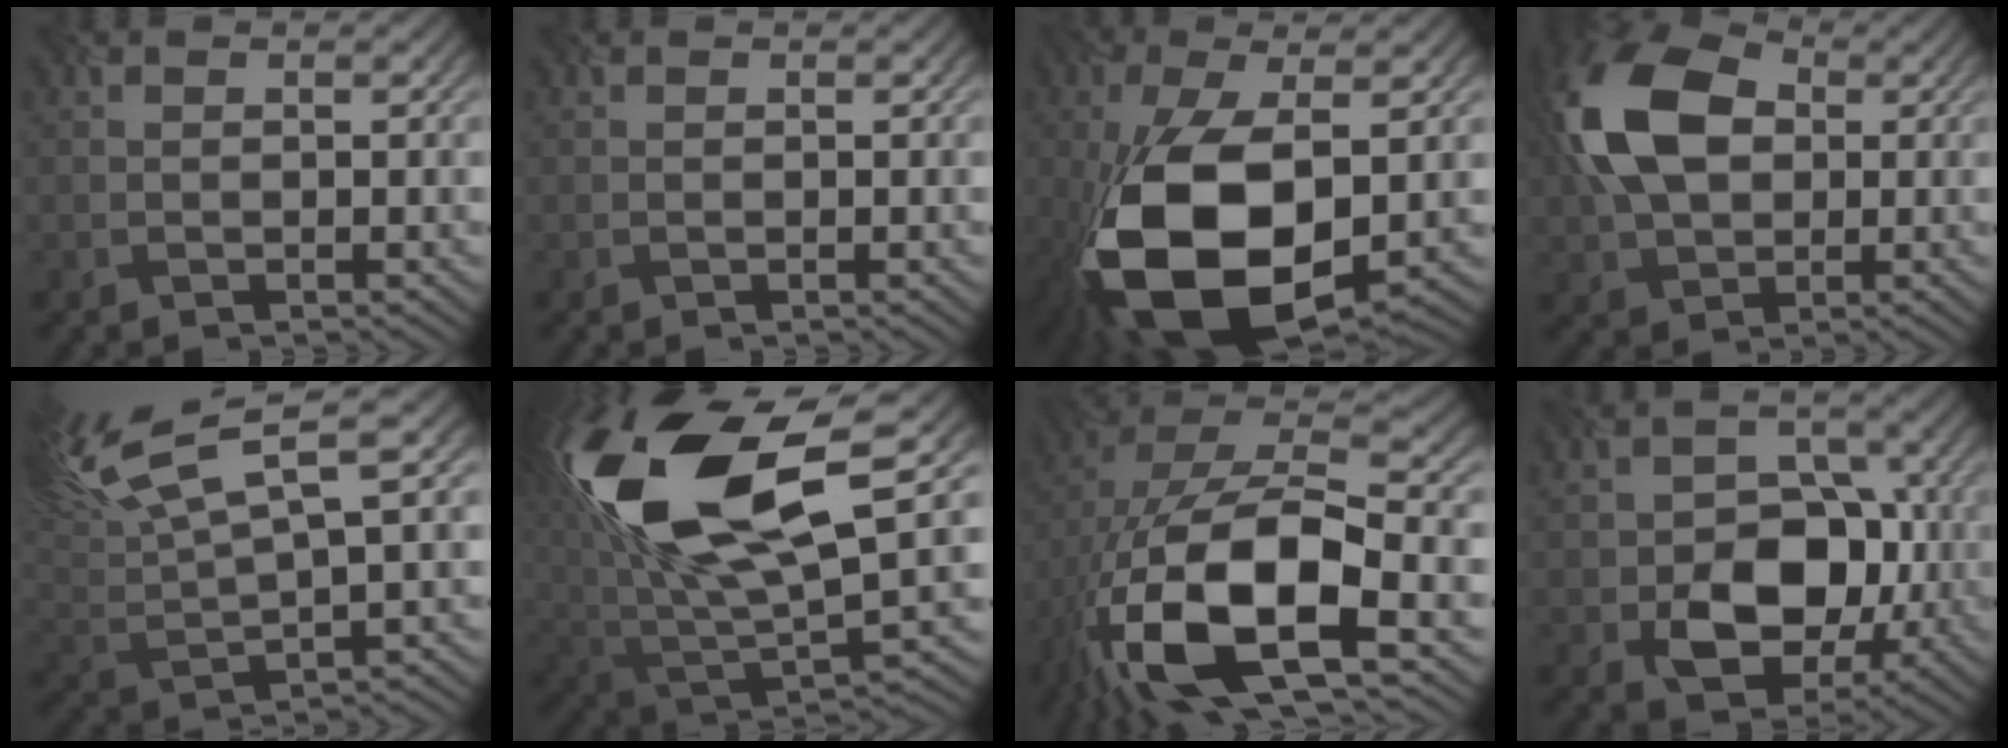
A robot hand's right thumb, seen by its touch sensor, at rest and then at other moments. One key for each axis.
{"total": 0.0}
{"total": 16.9, "fx": -3.7, "fy": 8.5, "fz": 14.1, "tx": -0.311, "ty": -0.027, "tz": -0.060}
{"total": 12.7, "fx": 1.4, "fy": 8.7, "fz": 9.1, "tx": -0.222, "ty": 0.022, "tz": 0.014}
{"total": 12.8, "fx": 7.3, "fy": 3.3, "fz": 9.9, "tx": -0.226, "ty": 0.024, "tz": 0.136}
{"total": 18.8, "fx": 6.4, "fy": 8.7, "fz": 15.3, "tx": -0.323, "ty": 0.012, "tz": 0.115}
{"total": 17.7, "fx": -5.2, "fy": 8.3, "fz": 14.8, "tx": -0.301, "ty": -0.019, "tz": -0.081}
{"total": 9.6, "fx": -2.4, "fy": 7.2, "fz": 5.9, "tx": -0.092, "ty": -0.008, "tz": -0.039}